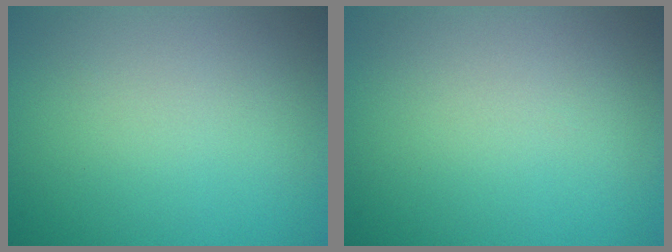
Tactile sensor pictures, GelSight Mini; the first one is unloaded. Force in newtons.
{"total": 0.0}